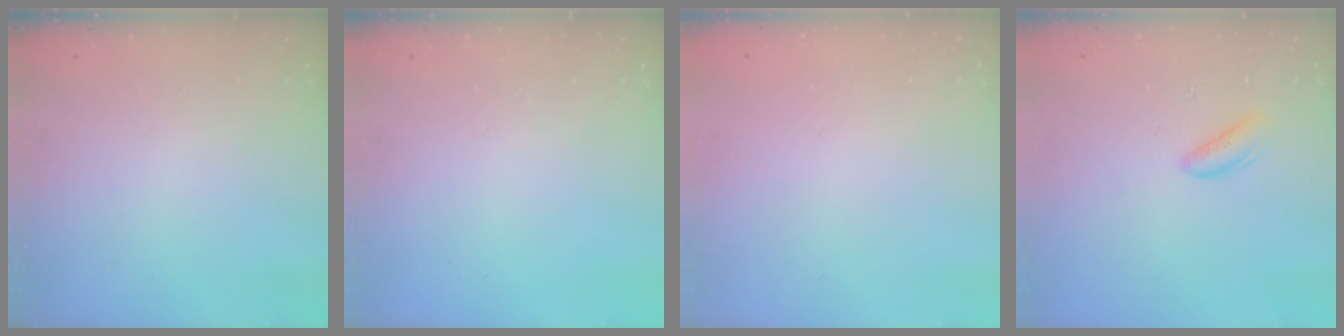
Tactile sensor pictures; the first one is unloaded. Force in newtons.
{"total": 0.0}
{"total": 2.0, "press": 2.0, "slide": 0.1}
{"total": 1.9, "press": 1.9, "slide": 0.4}